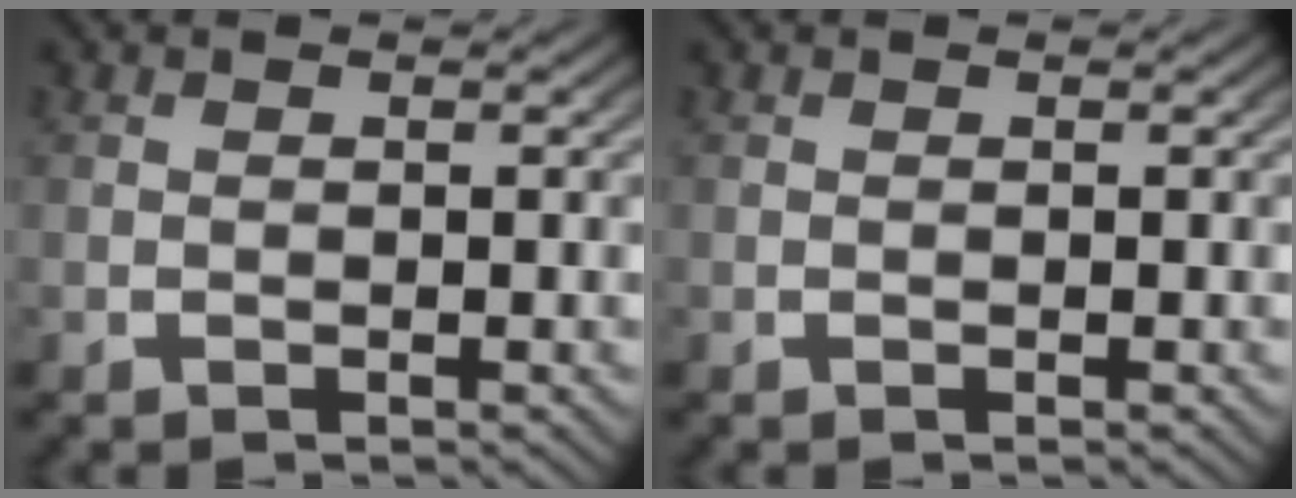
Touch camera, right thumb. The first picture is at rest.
{"total": 0.0}